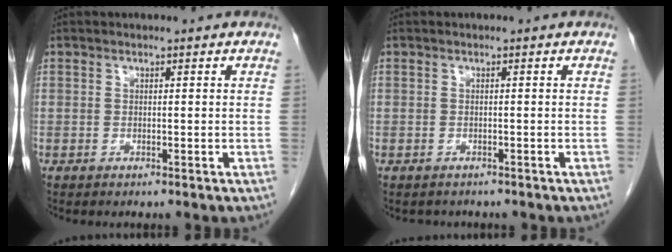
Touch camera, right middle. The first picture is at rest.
{"total": 1.6, "force": [-1.4, 0.8, 0.0], "torque": [-0.009, -0.002, -0.021]}